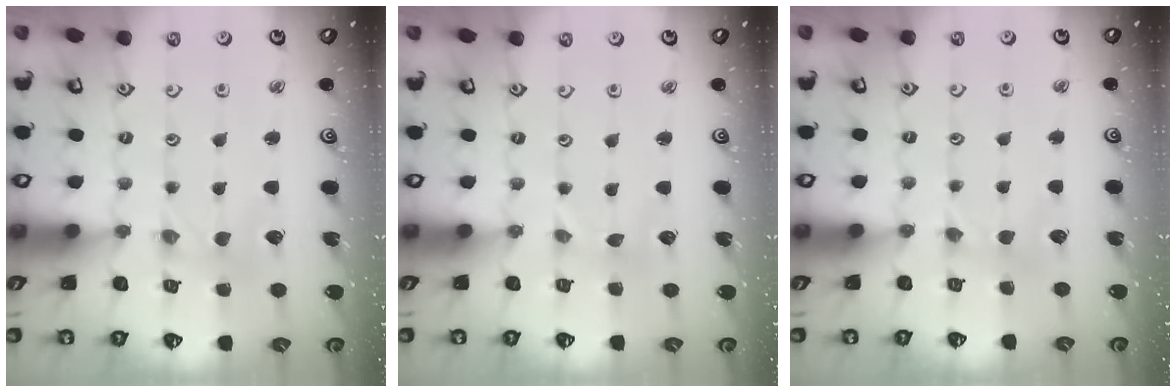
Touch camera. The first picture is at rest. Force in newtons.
{"total": 0.0}
{"total": 1.9, "press": 1.9, "slide": 0.4}